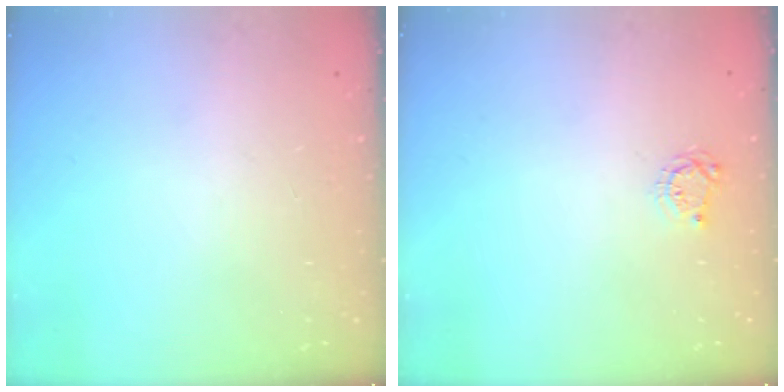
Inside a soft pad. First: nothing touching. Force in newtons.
{"total": 4.2, "press": 4.2, "slide": 0.5}